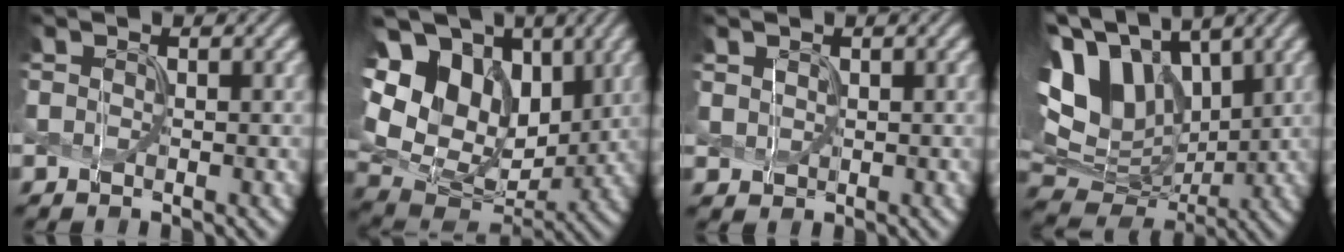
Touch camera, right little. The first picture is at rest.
{"total": 17.4, "force": [5.4, 12.2, 11.2], "torque": [-0.236, 0.027, 0.109]}
{"total": 1.0, "force": [0.6, 0.8, 0.2], "torque": [-0.009, -0.002, 0.017]}
{"total": 13.5, "force": [4.6, 8.8, 9.1], "torque": [-0.196, 0.016, 0.086]}